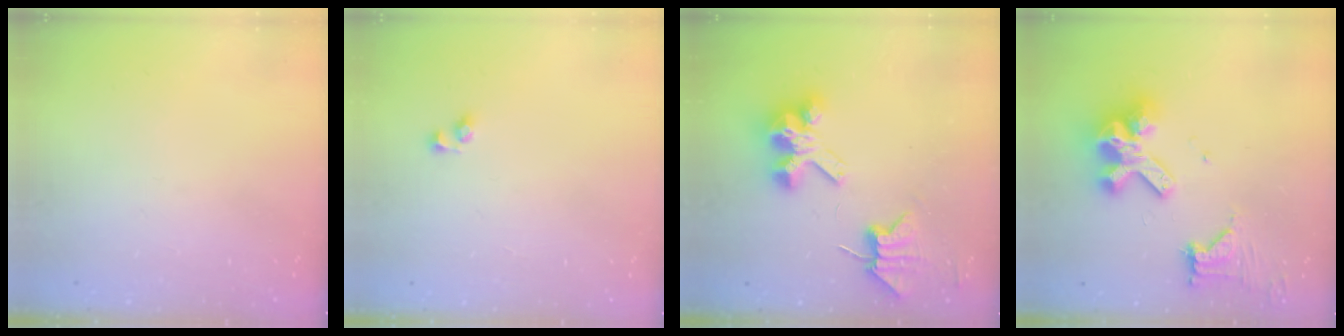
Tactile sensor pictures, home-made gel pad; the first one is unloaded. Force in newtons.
{"total": 3.8, "press": 3.8, "slide": 0.7}
{"total": 7.7, "press": 7.7, "slide": 1.0}
{"total": 14.9, "press": 14.8, "slide": 1.9}